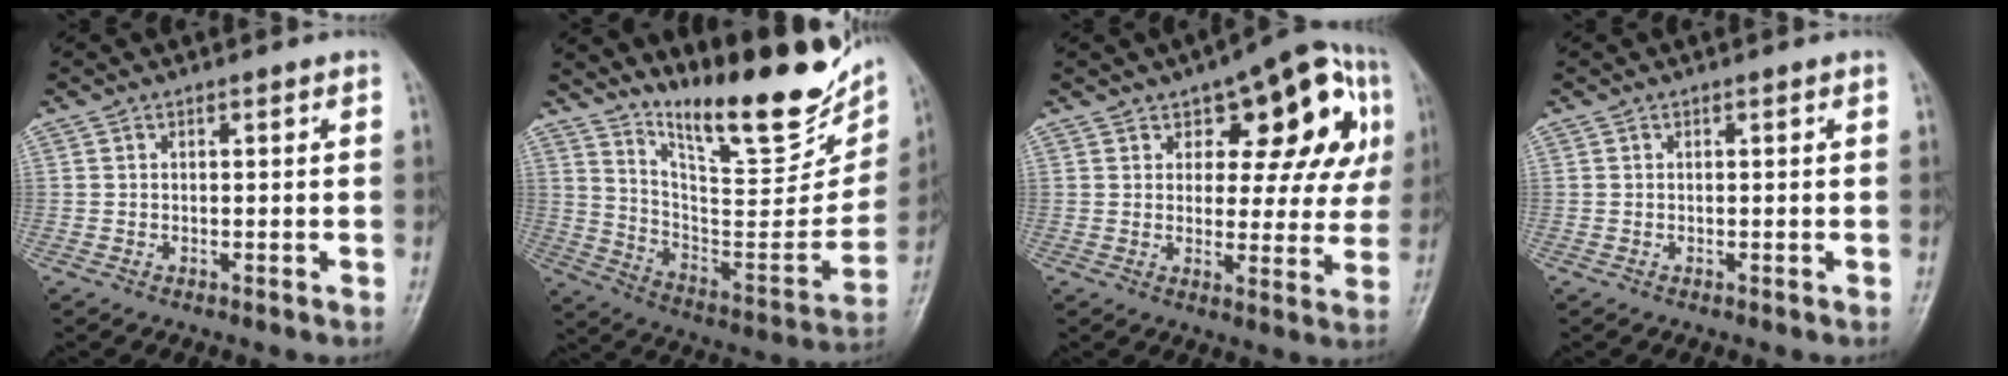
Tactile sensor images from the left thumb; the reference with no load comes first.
{"total": 25.1, "force": [17.7, 7.0, 16.4], "torque": [-0.204, -0.098, 0.281]}
{"total": 18.5, "force": [7.0, 9.0, 14.5], "torque": [-0.133, 0.006, 0.087]}
{"total": 0.0}